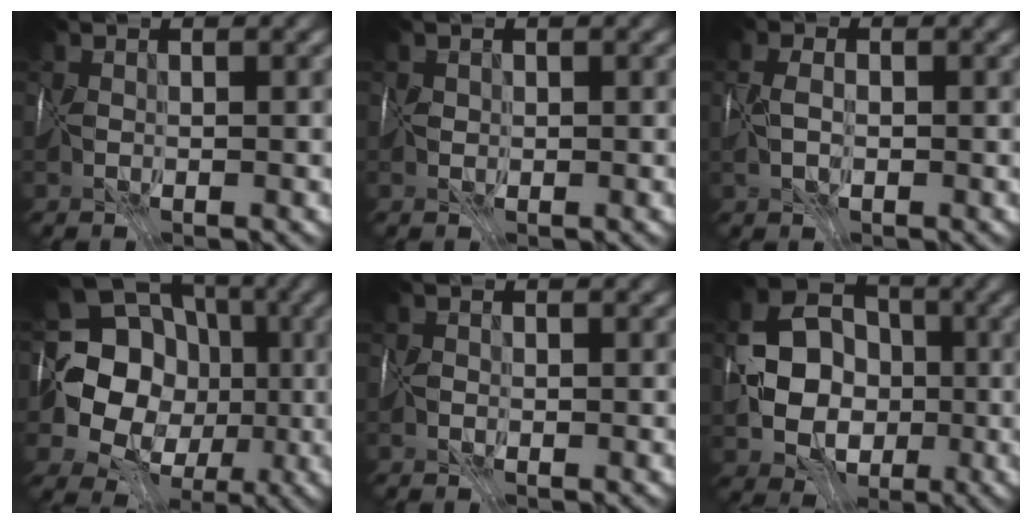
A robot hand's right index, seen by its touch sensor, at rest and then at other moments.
{"total": 0.5, "force": [0.2, 0.5, -0.2], "torque": [0.002, 0.007, -0.002]}
{"total": 2.1, "force": [0.3, 1.6, 1.4], "torque": [-0.024, 0.017, -0.005]}
{"total": 14.9, "force": [0.8, 13.4, 6.4], "torque": [-0.141, 0.023, -0.002]}
{"total": 0.6, "force": [-0.4, 0.0, -0.4], "torque": [0.013, 0.005, -0.013]}
{"total": 6.9, "force": [-1.2, 5.7, 3.7], "torque": [-0.066, -0.001, -0.034]}